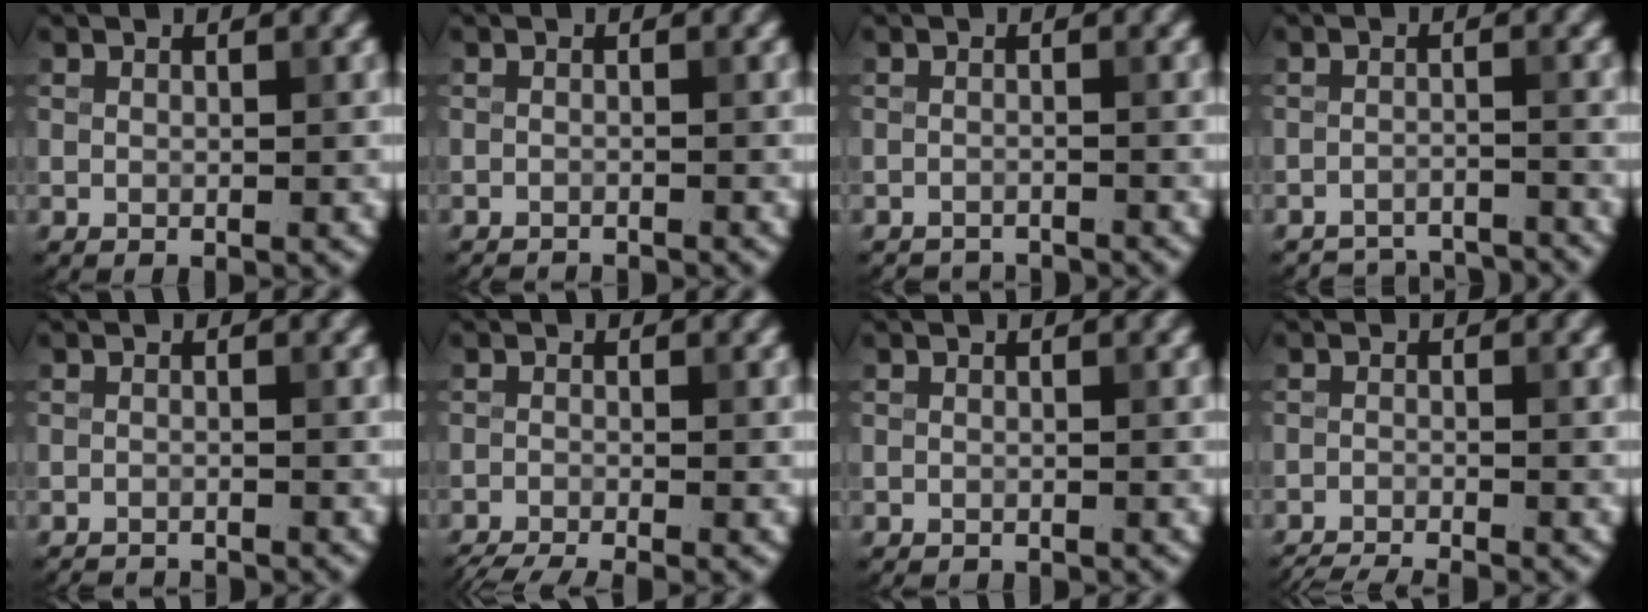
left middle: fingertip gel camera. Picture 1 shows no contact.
{"total": 2.4, "force": [-2.4, 0.2, 0.4], "torque": [-0.003, -0.009, -0.036]}
{"total": 3.2, "force": [-3.2, 0.3, 0.3], "torque": [0.000, -0.013, -0.049]}
{"total": 5.6, "force": [-5.5, 0.8, 0.5], "torque": [-0.008, -0.006, -0.079]}
{"total": 3.0, "force": [-2.9, 0.3, 0.5], "torque": [-0.008, -0.010, -0.045]}
{"total": 5.0, "force": [-4.2, 1.0, 2.6], "torque": [-0.037, -0.027, -0.069]}
{"total": 0.6, "force": [-0.6, 0.1, 0.0], "torque": [0.003, -0.003, -0.010]}
{"total": 4.7, "force": [-4.5, 0.5, 1.5], "torque": [-0.024, -0.019, -0.073]}